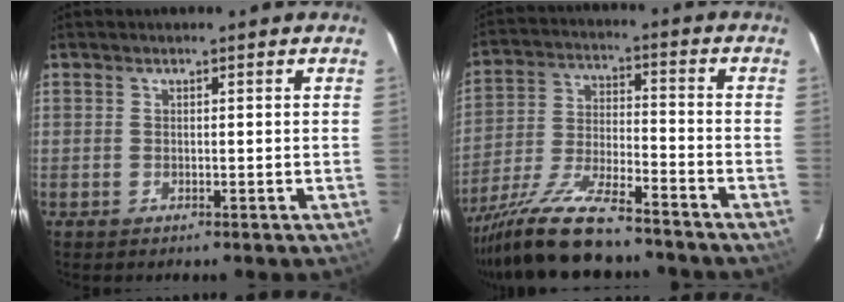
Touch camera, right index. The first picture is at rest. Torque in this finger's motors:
{"motor_torque": [1.11, -1.02, 0.61, 0.16]}